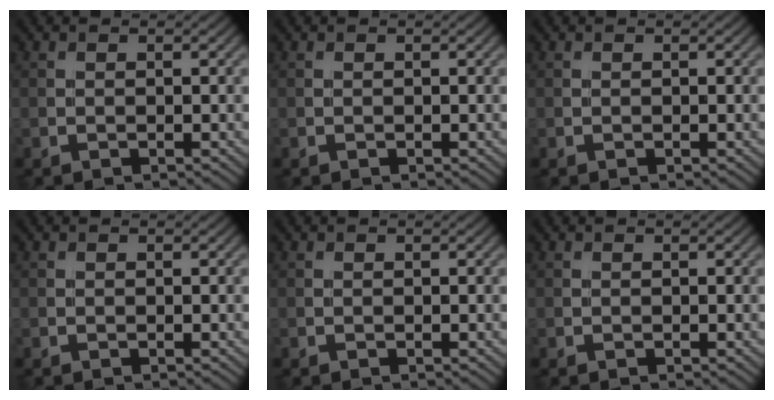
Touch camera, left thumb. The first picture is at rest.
{"total": 0.0}
{"total": 0.0}
{"total": 0.0}
{"total": 0.0}
{"total": 0.0}